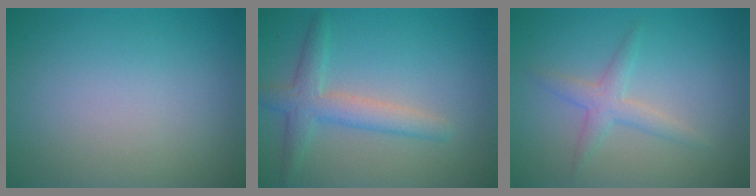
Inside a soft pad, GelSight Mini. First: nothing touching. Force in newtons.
{"total": 3.4, "press": 3.4, "slide": 0.1}
{"total": 2.2, "press": 2.2, "slide": 0.1}